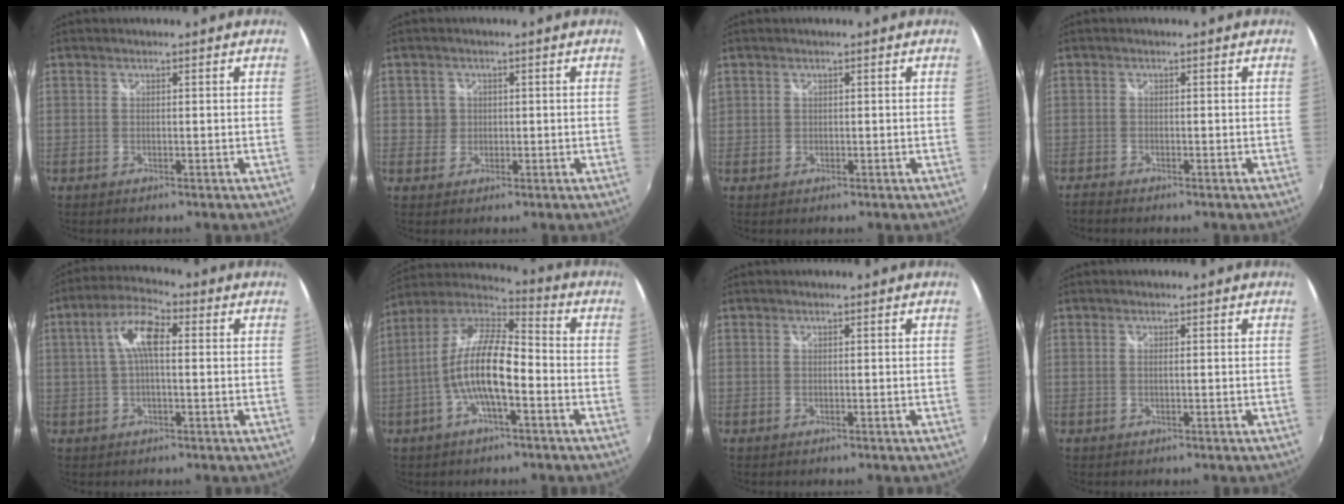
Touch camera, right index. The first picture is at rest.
{"total": 2.5, "force": [-0.2, 2.5, 0.1], "torque": [0.002, 0.002, -0.004]}
{"total": 1.1, "force": [0.0, 1.1, 0.1], "torque": [0.002, -0.002, -0.001]}
{"total": 1.6, "force": [-1.6, 0.3, 0.3], "torque": [-0.014, -0.008, -0.030]}
{"total": 7.5, "force": [0.8, 2.8, 7.0], "torque": [-0.138, 0.020, 0.014]}
{"total": 12.9, "force": [-3.5, 3.8, 11.8], "torque": [-0.234, 0.006, -0.069]}
{"total": 0.0}
{"total": 0.5, "force": [0.0, 0.0, 0.5], "torque": [-0.010, 0.001, -0.002]}